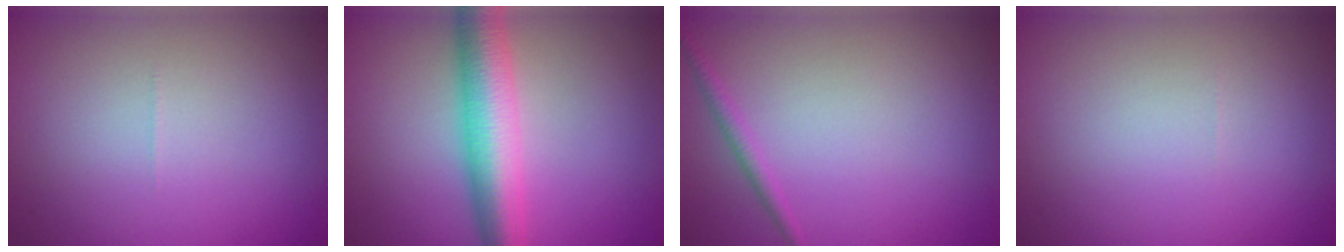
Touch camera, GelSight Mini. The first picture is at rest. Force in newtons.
{"total": 6.8, "press": 6.8, "slide": 0.1}
{"total": 1.2, "press": 1.2, "slide": 0.1}
{"total": 0.0}